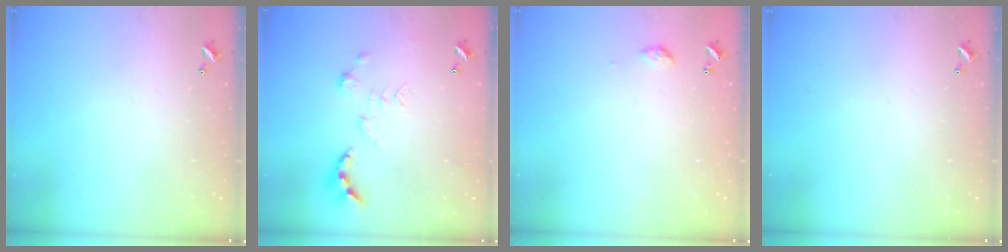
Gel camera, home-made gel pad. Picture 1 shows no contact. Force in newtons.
{"total": 0.8, "press": 0.8, "slide": 0.3}
{"total": 3.4, "press": 3.4, "slide": 0.5}
{"total": 0.0}